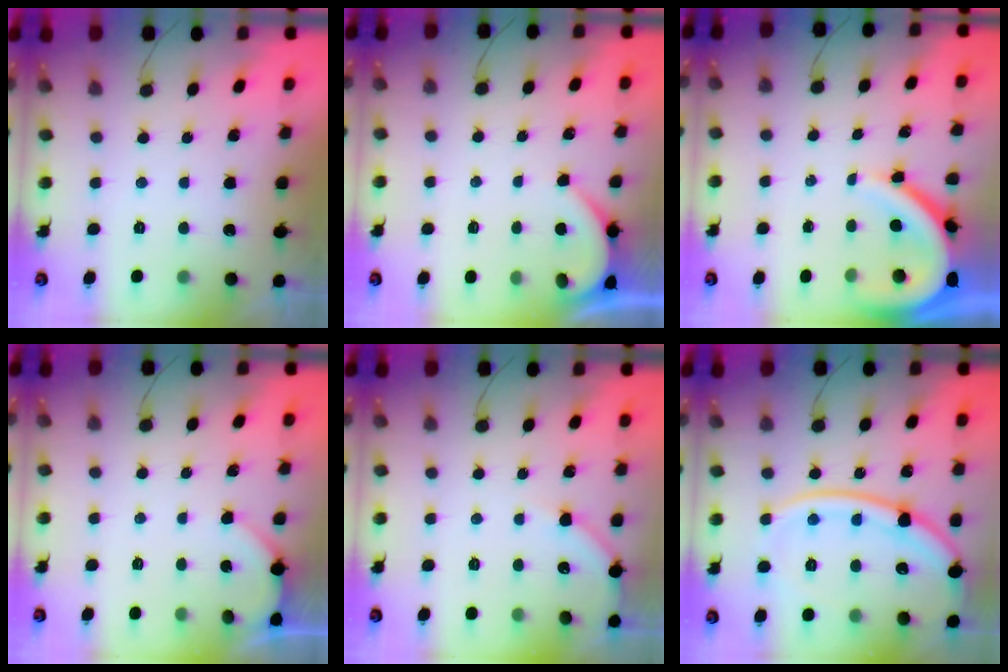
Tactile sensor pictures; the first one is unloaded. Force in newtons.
{"total": 1.6, "press": 1.5, "slide": 0.2}
{"total": 8.8, "press": 8.8, "slide": 0.8}
{"total": 2.1, "press": 2.1, "slide": 0.2}
{"total": 4.8, "press": 4.8, "slide": 0.6}
{"total": 17.7, "press": 17.7, "slide": 1.2}